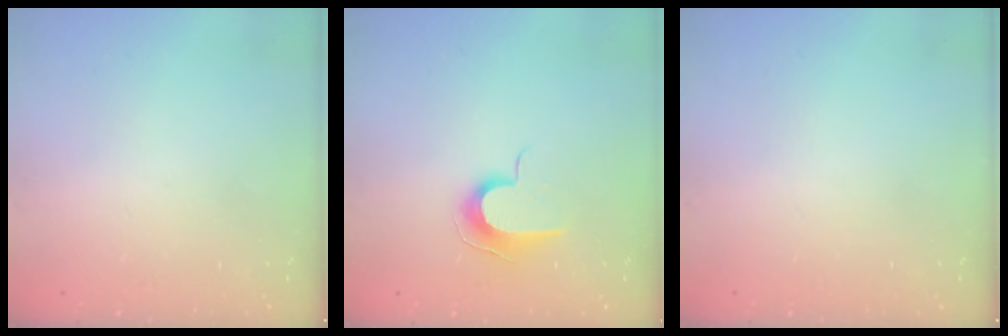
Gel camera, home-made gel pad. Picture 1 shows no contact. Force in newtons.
{"total": 8.9, "press": 8.9, "slide": 0.8}
{"total": 0.0}